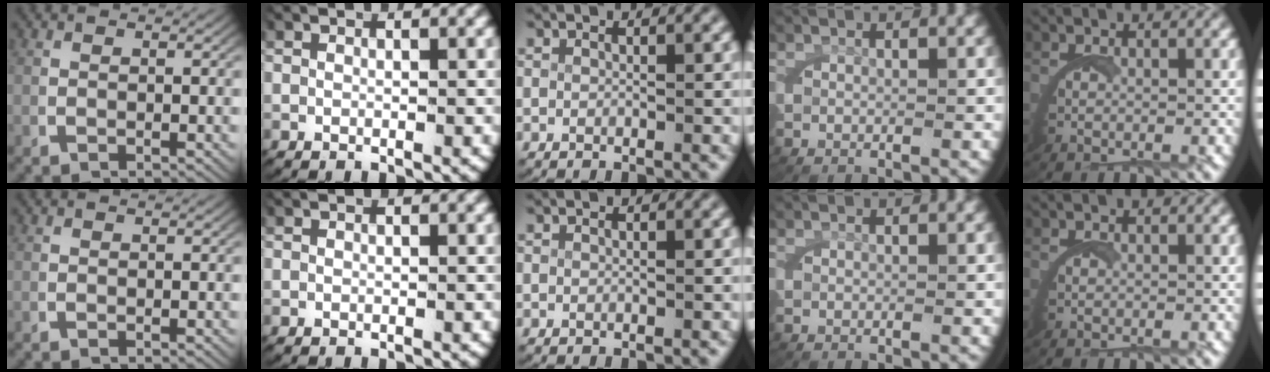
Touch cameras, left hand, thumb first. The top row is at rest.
{}